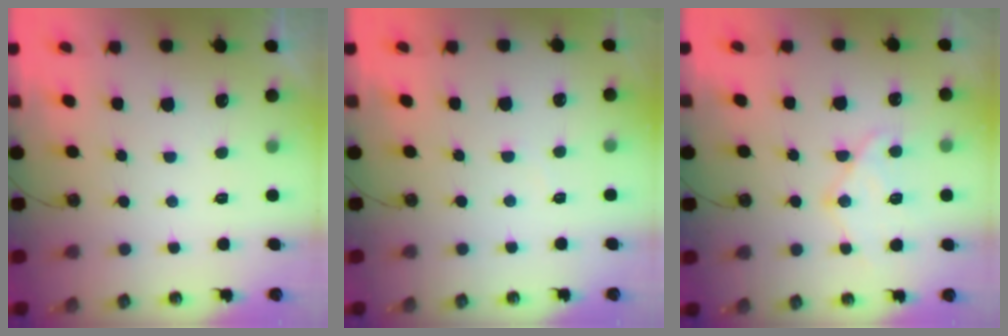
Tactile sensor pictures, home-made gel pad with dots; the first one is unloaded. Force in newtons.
{"total": 2.8, "press": 2.8, "slide": 0.4}
{"total": 12.0, "press": 11.9, "slide": 1.3}